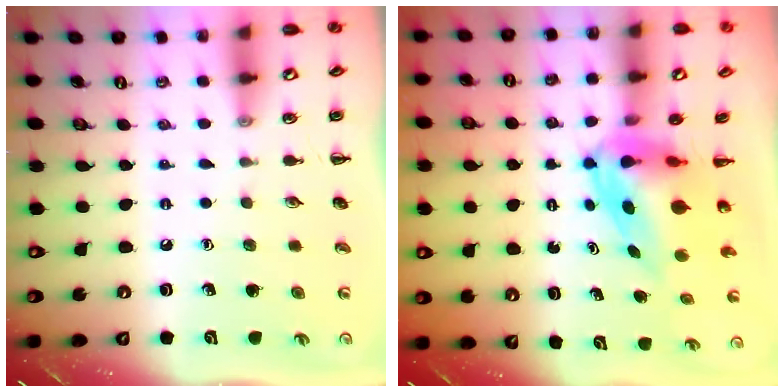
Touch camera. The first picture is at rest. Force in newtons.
{"total": 6.6, "press": 6.3, "slide": 2.0}